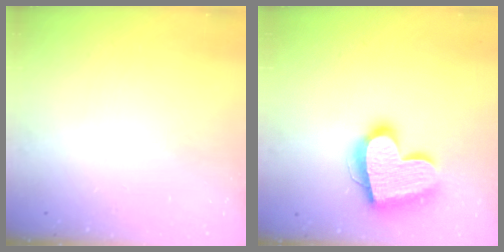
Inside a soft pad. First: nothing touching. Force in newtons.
{"total": 19.5, "press": 19.4, "slide": 1.6}